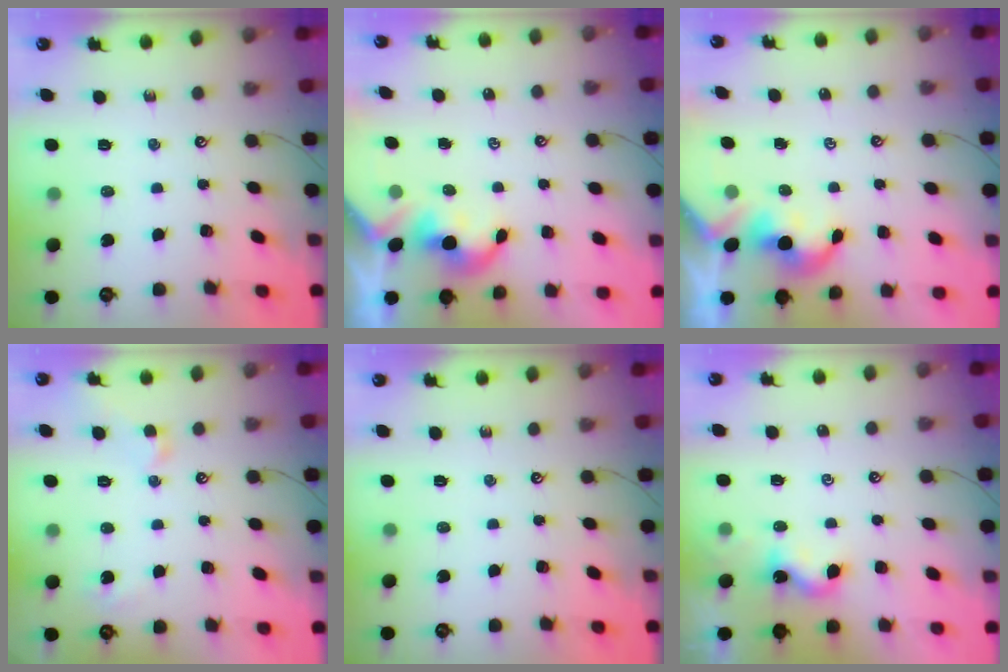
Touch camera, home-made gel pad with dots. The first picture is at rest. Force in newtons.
{"total": 2.0, "press": 2.0, "slide": 0.2}
{"total": 2.4, "press": 2.4, "slide": 0.3}
{"total": 1.7, "press": 1.6, "slide": 0.6}
{"total": 0.0}
{"total": 1.8, "press": 1.8, "slide": 0.5}